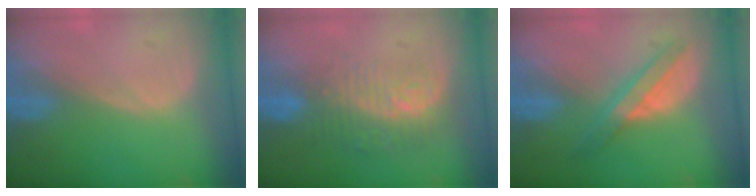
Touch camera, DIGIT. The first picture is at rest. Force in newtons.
{"total": 9.9, "press": 8.1, "slide": 5.7}
{"total": 5.4, "press": 5.3, "slide": 0.8}